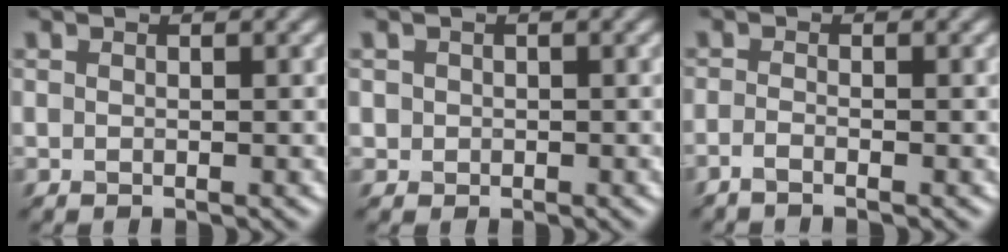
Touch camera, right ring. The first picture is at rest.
{"total": 0.9, "force": [0.2, 0.9, -0.1], "torque": [0.005, 0.000, 0.001]}
{"total": 1.3, "force": [-1.0, 0.2, 0.8], "torque": [-0.020, -0.006, -0.025]}